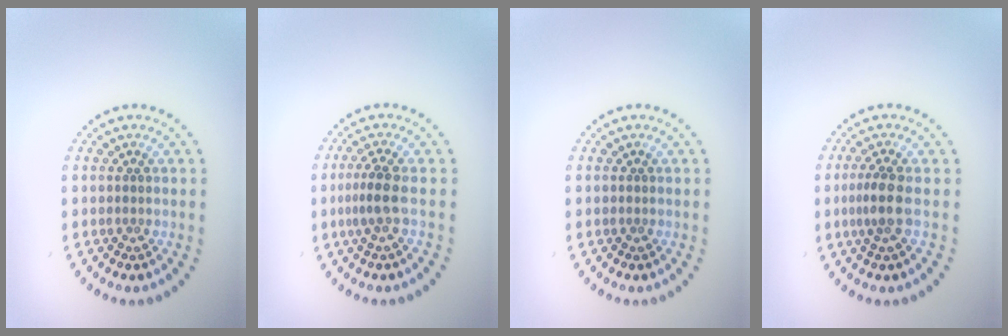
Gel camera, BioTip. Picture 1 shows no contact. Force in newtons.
{"total": 2.3, "press": 1.7, "slide": 1.5}
{"total": 0.0}
{"total": 2.4, "press": 1.9, "slide": 1.5}